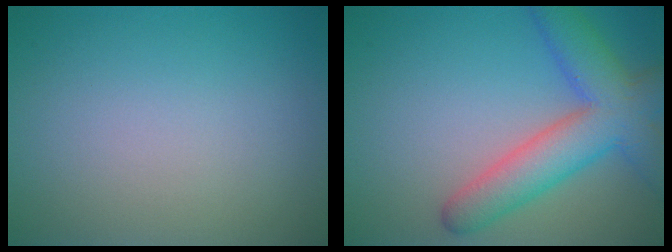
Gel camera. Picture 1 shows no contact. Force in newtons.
{"total": 7.2, "press": 7.2, "slide": 0.4}